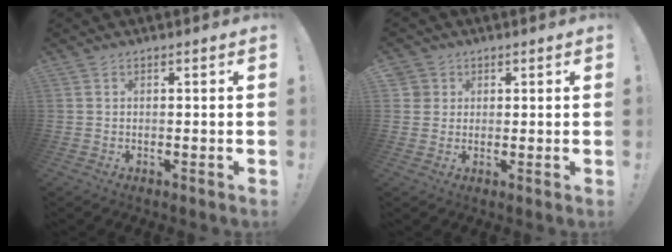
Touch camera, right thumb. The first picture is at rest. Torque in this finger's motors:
{"motor_torque": [0.24, 0.43, 0.11, 0.15, -0.07]}